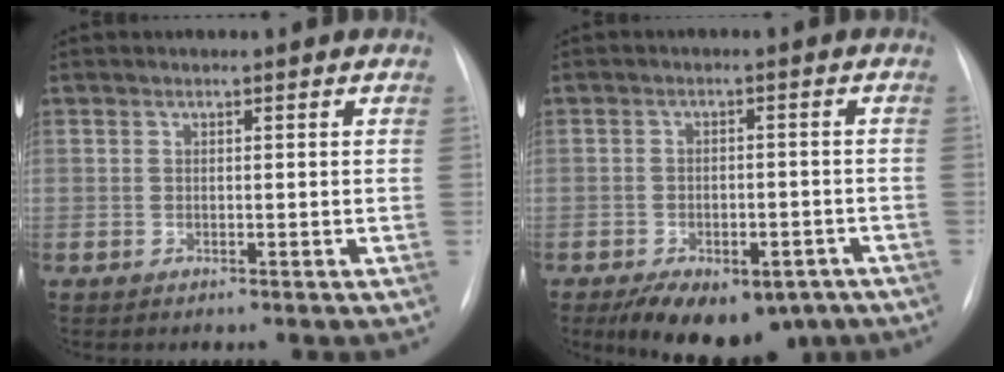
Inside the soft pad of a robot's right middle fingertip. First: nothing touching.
{"total": 13.3, "force": [-8.8, 7.1, 7.1], "torque": [-0.117, 0.002, -0.119]}